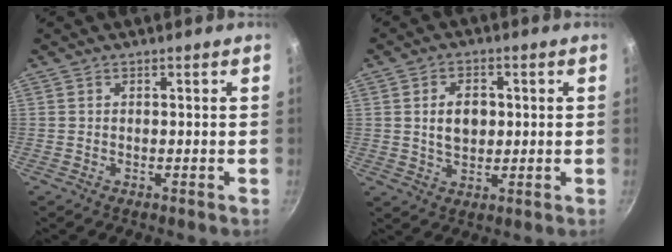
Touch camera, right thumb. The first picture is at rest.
{"total": 6.4, "force": [0.9, 4.4, 4.6], "torque": [-0.063, -0.001, 0.018]}